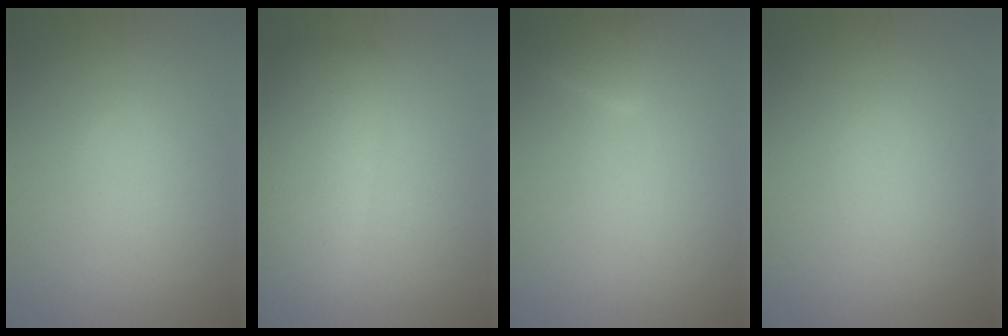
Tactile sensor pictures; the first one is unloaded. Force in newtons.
{"total": 5.4, "press": 5.4, "slide": 0.3}
{"total": 2.8, "press": 2.7, "slide": 0.3}
{"total": 0.0}